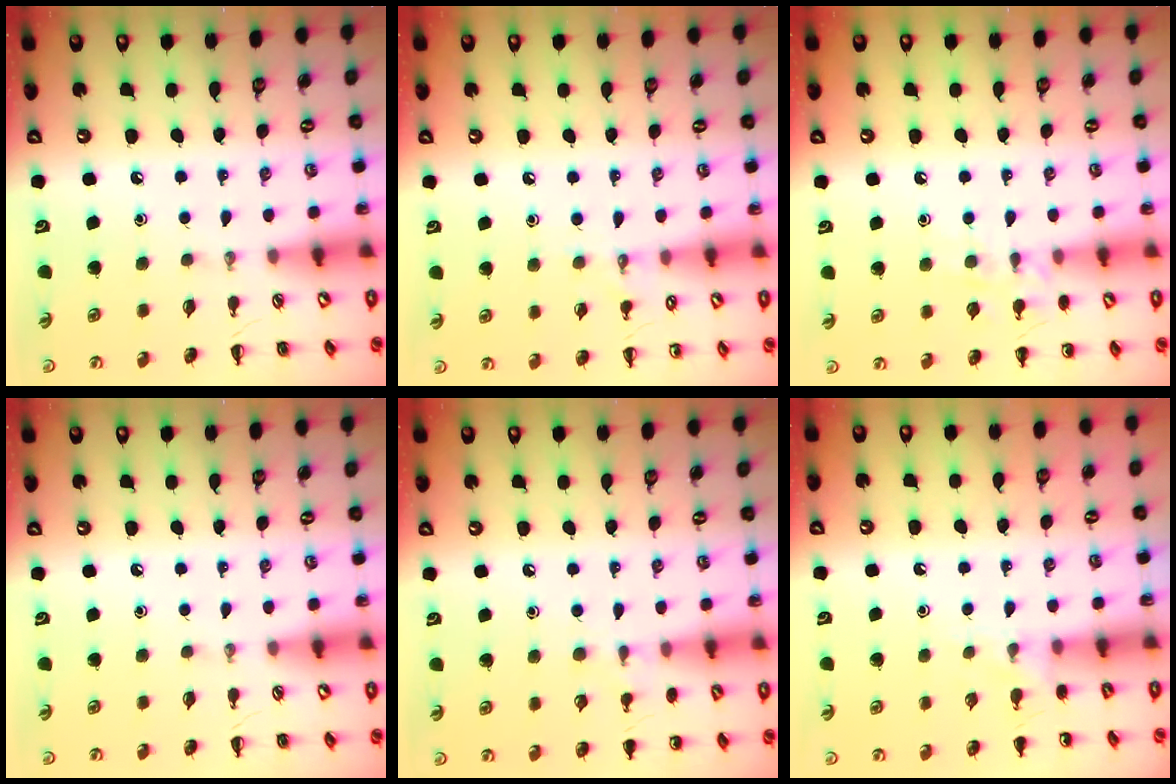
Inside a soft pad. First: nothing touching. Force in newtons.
{"total": 7.2, "press": 6.8, "slide": 2.1}
{"total": 8.5, "press": 8.4, "slide": 1.4}
{"total": 0.0}
{"total": 6.7, "press": 6.4, "slide": 2.2}
{"total": 5.9, "press": 5.5, "slide": 2.1}